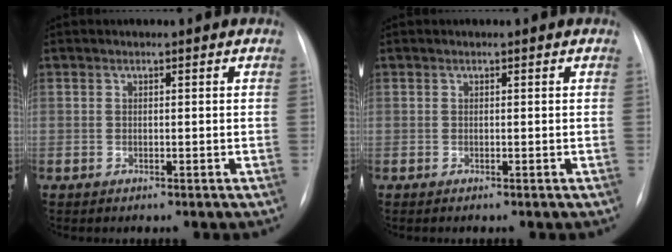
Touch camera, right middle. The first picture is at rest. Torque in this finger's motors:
{"motor_torque": [-0.06, 0.00, -0.01, -0.03]}